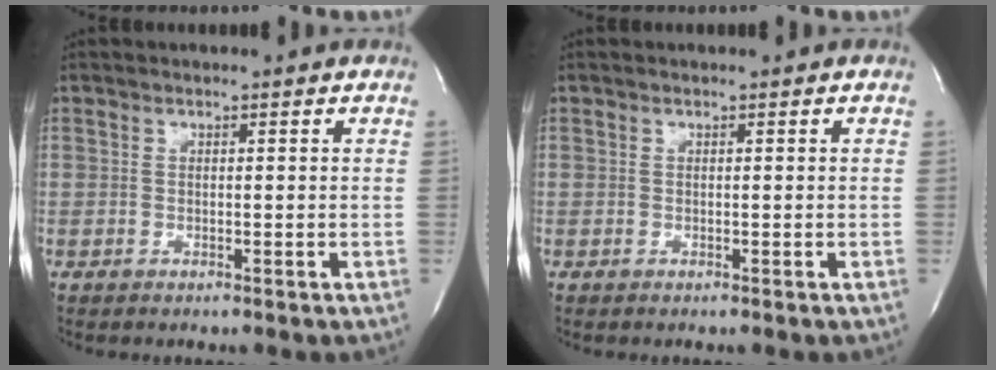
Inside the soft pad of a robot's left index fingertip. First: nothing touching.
{"total": 0.0}